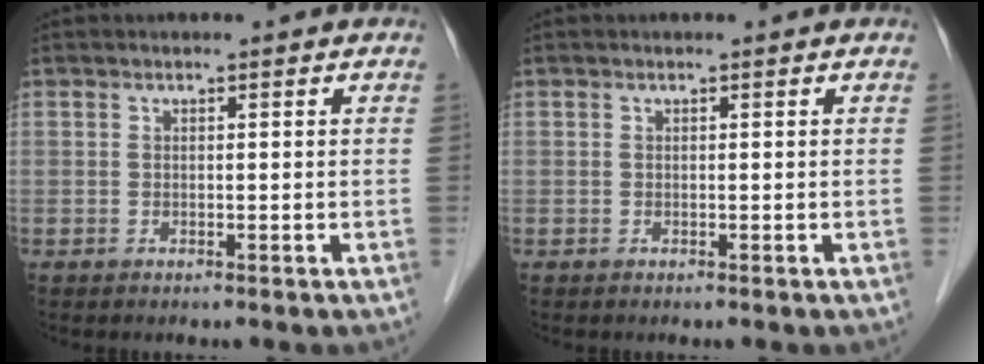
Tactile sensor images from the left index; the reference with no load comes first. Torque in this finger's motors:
{"motor_torque": [0.00, 0.00, 0.00, 0.00]}